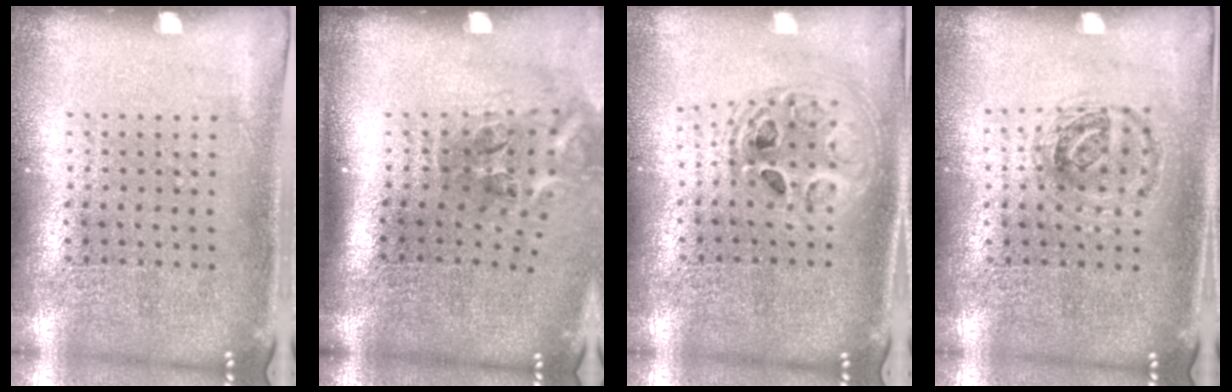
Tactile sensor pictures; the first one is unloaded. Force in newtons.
{"total": 2.3, "press": 1.4, "slide": 1.8}
{"total": 2.0, "press": 1.6, "slide": 1.2}
{"total": 1.0, "press": 1.0, "slide": 0.3}